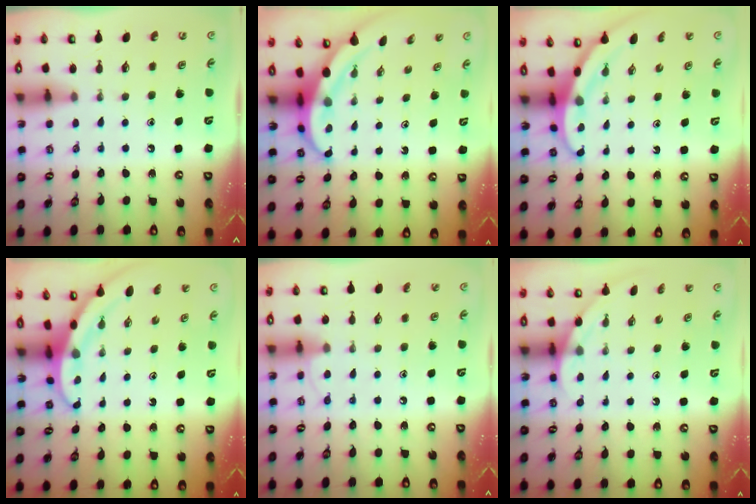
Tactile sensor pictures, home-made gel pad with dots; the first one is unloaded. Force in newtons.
{"total": 4.5, "press": 4.4, "slide": 0.5}
{"total": 3.3, "press": 3.3, "slide": 0.2}
{"total": 3.2, "press": 3.2, "slide": 0.1}
{"total": 4.3, "press": 4.2, "slide": 0.5}
{"total": 2.2, "press": 2.2, "slide": 0.0}